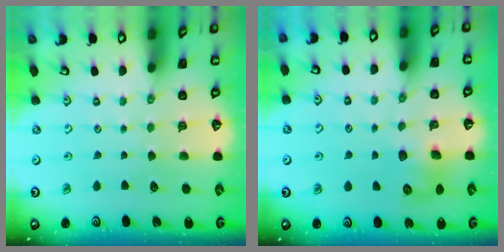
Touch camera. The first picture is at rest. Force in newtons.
{"total": 8.9, "press": 8.8, "slide": 0.7}